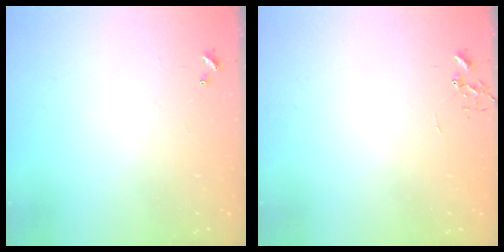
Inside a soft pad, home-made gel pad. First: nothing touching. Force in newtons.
{"total": 0.0}